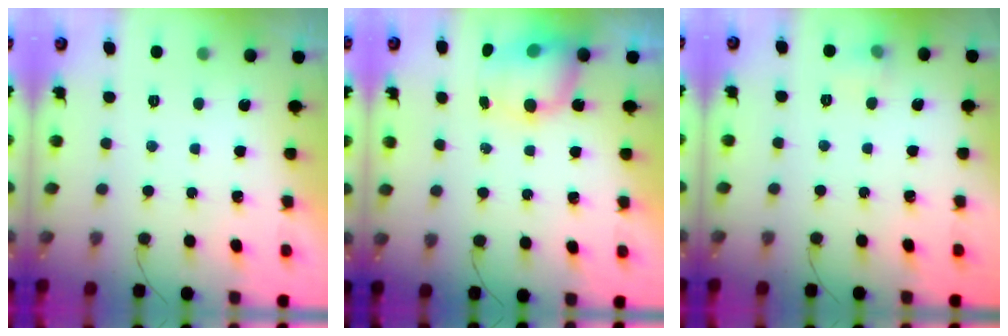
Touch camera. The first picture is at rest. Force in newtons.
{"total": 8.5, "press": 8.4, "slide": 1.2}
{"total": 4.8, "press": 4.5, "slide": 1.4}